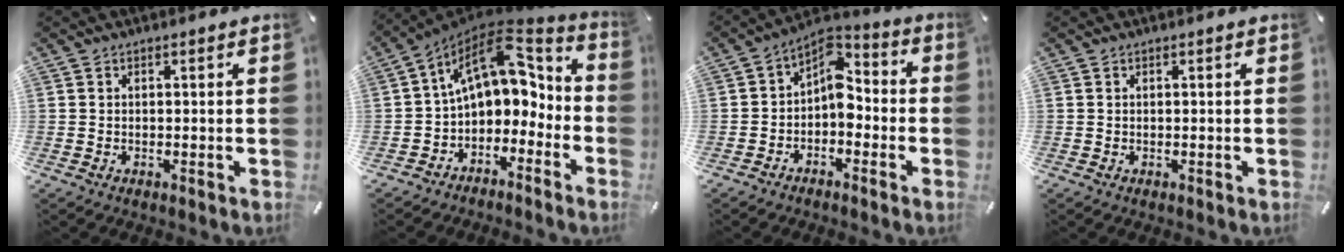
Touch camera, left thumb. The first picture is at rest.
{"total": 14.4, "force": [4.6, 9.5, 9.7], "torque": [-0.130, -0.034, 0.084]}
{"total": 7.0, "force": [-1.4, 5.2, 4.6], "torque": [-0.073, 0.006, -0.030]}
{"total": 0.0}